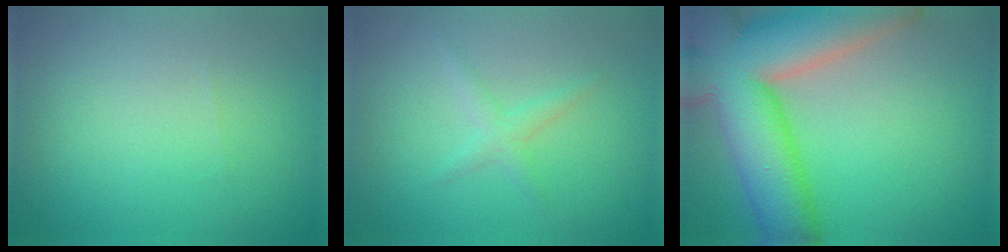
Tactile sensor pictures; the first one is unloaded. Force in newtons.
{"total": 1.4, "press": 1.4, "slide": 0.0}
{"total": 15.8, "press": 15.8, "slide": 1.0}